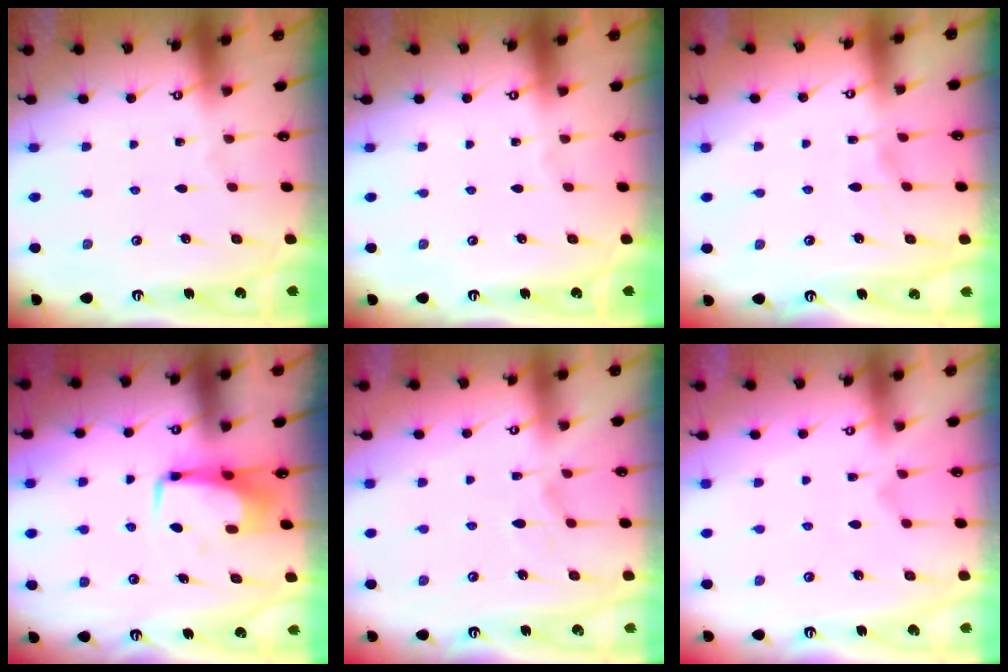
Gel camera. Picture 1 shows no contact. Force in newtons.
{"total": 0.0}
{"total": 3.2, "press": 3.2, "slide": 0.4}
{"total": 6.4, "press": 6.3, "slide": 0.7}
{"total": 1.4, "press": 0.7, "slide": 1.1}
{"total": 2.1, "press": 1.9, "slide": 1.0}